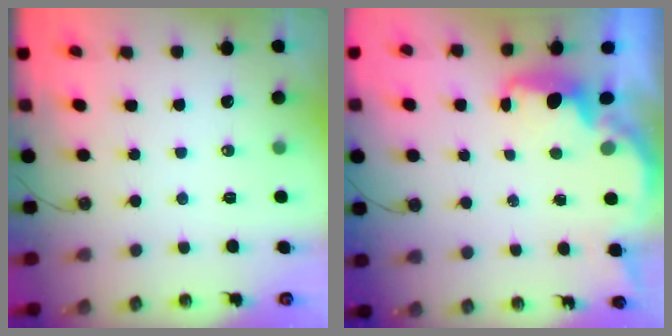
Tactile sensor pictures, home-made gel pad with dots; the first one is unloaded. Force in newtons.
{"total": 2.1, "press": 1.9, "slide": 0.8}